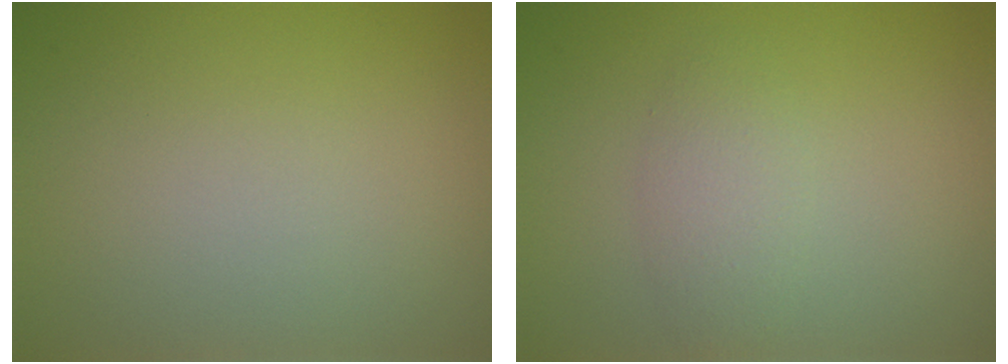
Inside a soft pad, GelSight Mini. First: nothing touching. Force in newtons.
{"total": 1.9, "press": 1.9, "slide": 0.1}